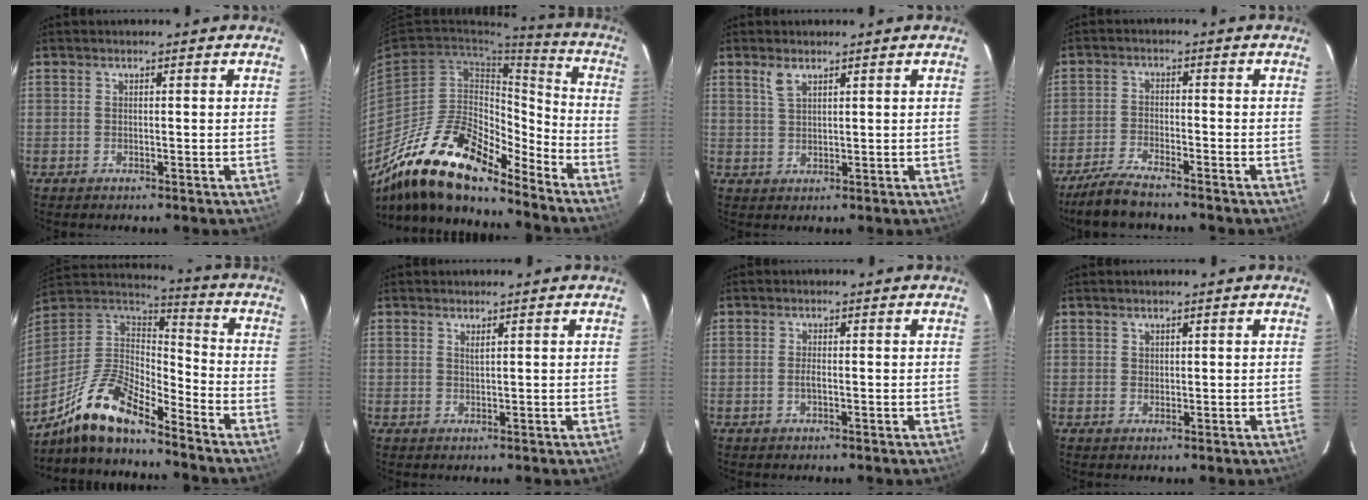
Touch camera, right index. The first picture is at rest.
{"total": 22.4, "force": [-17.5, 6.9, 12.1], "torque": [-0.215, -0.010, -0.315]}
{"total": 2.5, "force": [1.7, 1.0, 1.6], "torque": [-0.032, 0.003, 0.035]}
{"total": 7.3, "force": [-6.4, 1.1, 3.4], "torque": [-0.093, -0.012, -0.120]}
{"total": 16.1, "force": [-12.4, 4.2, 9.4], "torque": [-0.204, -0.007, -0.242]}
{"total": 0.7, "force": [0.6, 0.0, 0.4], "torque": [-0.008, 0.000, 0.010]}
{"total": 1.2, "force": [-0.4, 0.2, 1.1], "torque": [-0.023, -0.001, -0.007]}
{"total": 0.8, "force": [0.5, 0.6, 0.0], "torque": [0.001, 0.003, 0.010]}